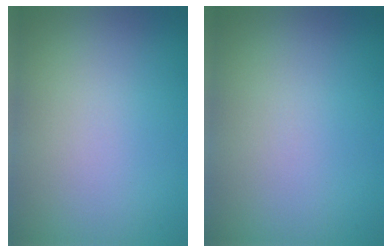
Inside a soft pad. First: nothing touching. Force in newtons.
{"total": 0.0}